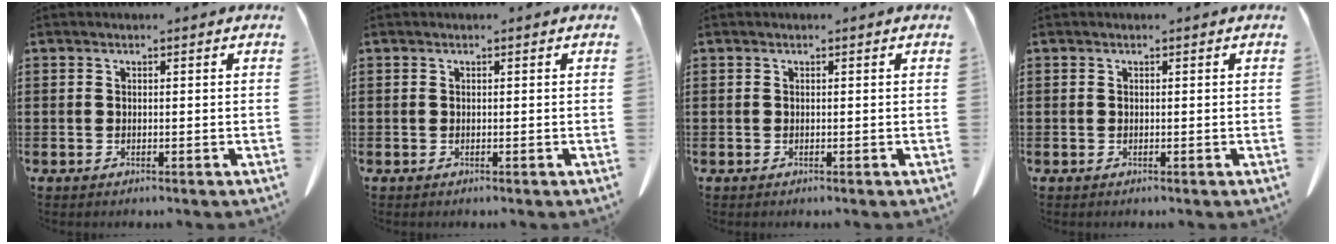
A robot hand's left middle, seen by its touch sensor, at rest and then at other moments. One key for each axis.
{"total": 0.0}
{"total": 0.0}
{"total": 0.0}